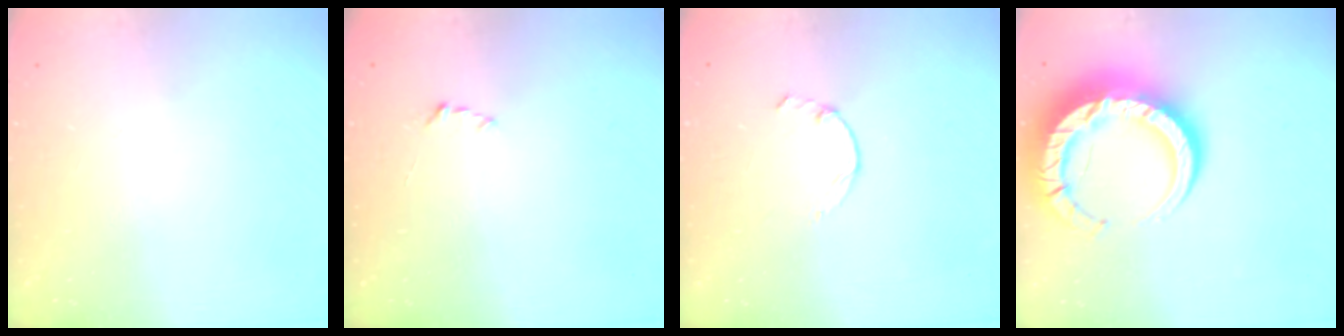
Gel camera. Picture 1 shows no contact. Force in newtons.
{"total": 2.2, "press": 2.1, "slide": 0.3}
{"total": 1.3, "press": 1.2, "slide": 0.4}
{"total": 18.9, "press": 18.8, "slide": 1.9}